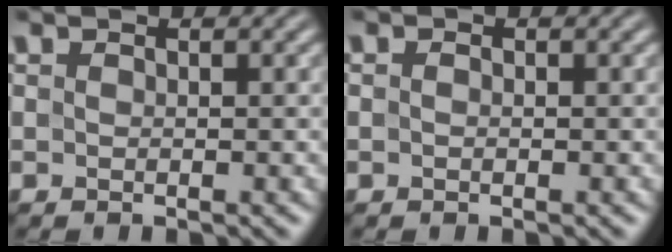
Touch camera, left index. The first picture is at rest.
{"total": 0.6, "force": [0.0, 0.4, 0.4], "torque": [-0.007, -0.002, 0.000]}